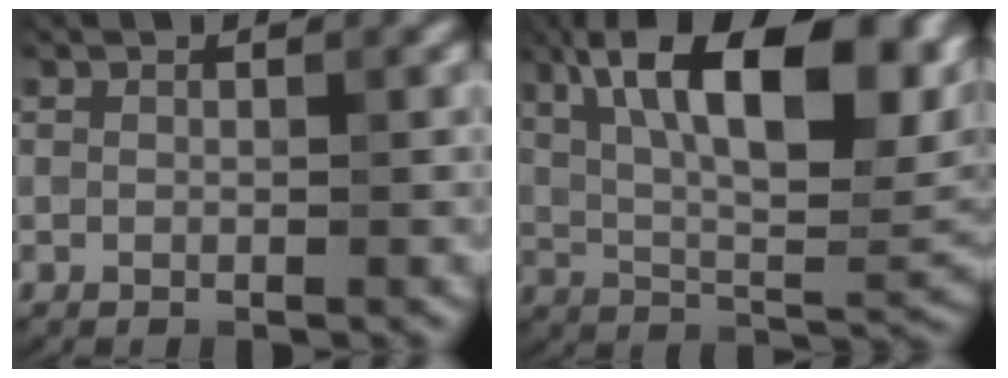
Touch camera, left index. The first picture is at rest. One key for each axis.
{"total": 17.1, "fx": 6.5, "fy": 6.7, "fz": 14.3, "tx": -0.227, "ty": 0.029, "tz": 0.101}